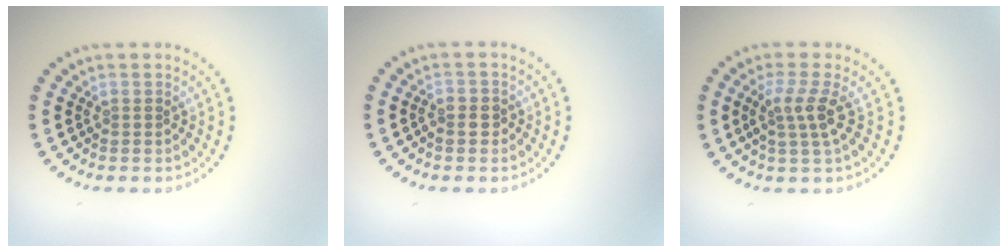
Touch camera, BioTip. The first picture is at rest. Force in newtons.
{"total": 1.2, "press": 1.1, "slide": 0.5}
{"total": 2.6, "press": 1.9, "slide": 1.7}